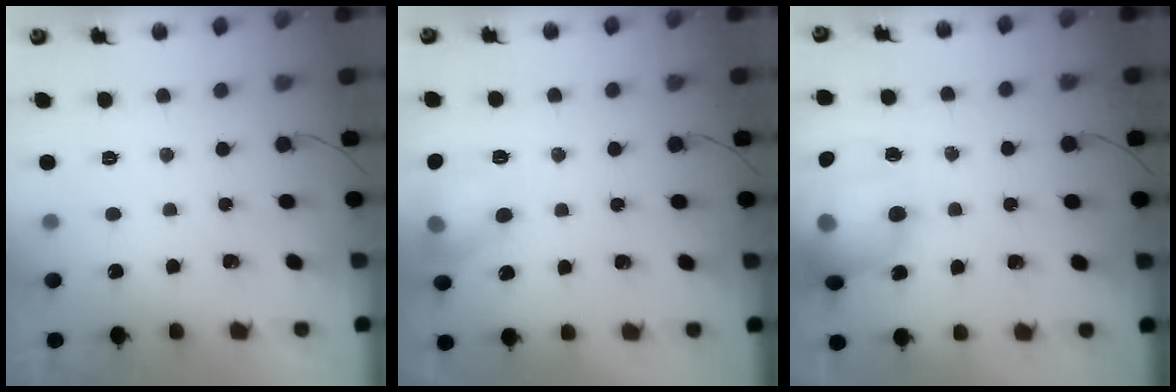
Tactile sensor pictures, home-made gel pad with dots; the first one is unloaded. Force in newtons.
{"total": 12.6, "press": 12.6, "slide": 1.0}
{"total": 19.9, "press": 19.8, "slide": 2.1}